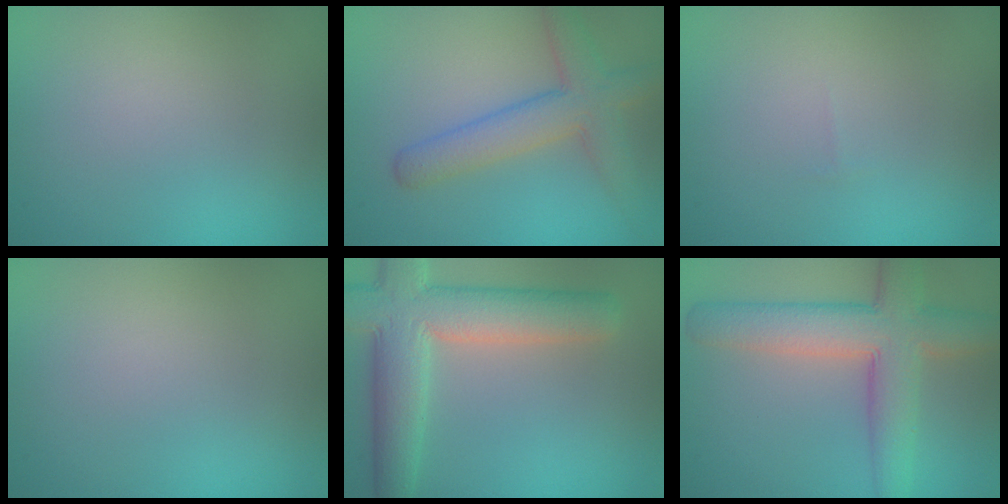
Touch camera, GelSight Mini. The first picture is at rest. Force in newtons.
{"total": 4.6, "press": 4.6, "slide": 0.3}
{"total": 0.0}
{"total": 0.0}
{"total": 8.0, "press": 7.9, "slide": 0.8}
{"total": 7.1, "press": 7.1, "slide": 0.3}